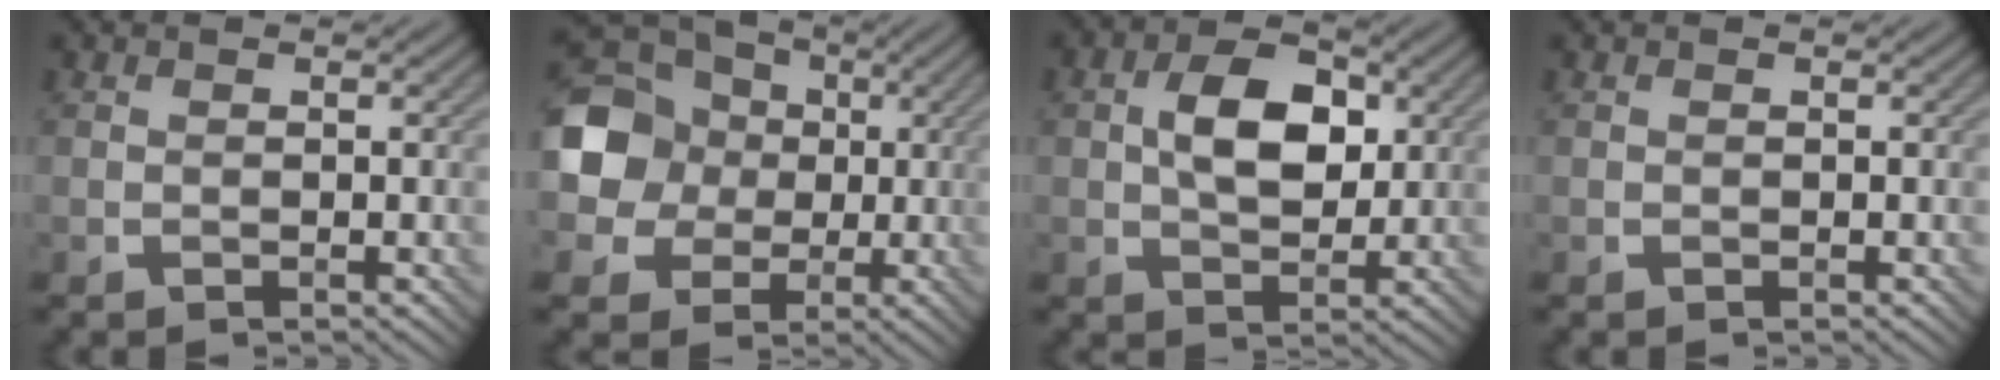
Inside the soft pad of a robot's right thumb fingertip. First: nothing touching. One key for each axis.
{"total": 12.9, "fx": 0.4, "fy": 11.8, "fz": 5.3, "tx": -0.155, "ty": -0.004, "tz": -0.017}
{"total": 7.2, "fx": 1.2, "fy": 4.5, "fz": 5.6, "tx": -0.097, "ty": 0.007, "tz": 0.016}
{"total": 0.0}